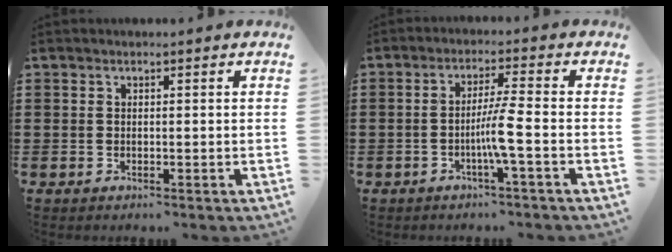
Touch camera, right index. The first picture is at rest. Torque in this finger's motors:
{"motor_torque": [1.13, 1.01, 0.37, 0.11]}